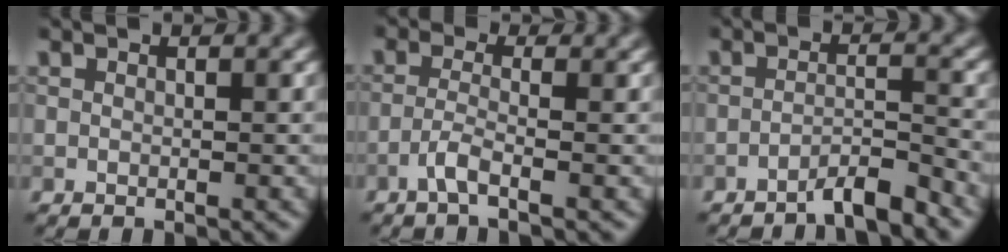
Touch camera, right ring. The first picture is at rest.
{"total": 2.0, "force": [-1.1, 0.4, 1.6], "torque": [-0.036, 0.004, -0.031]}
{"total": 3.3, "force": [-2.8, 0.3, 1.7], "torque": [-0.022, 0.009, -0.054]}